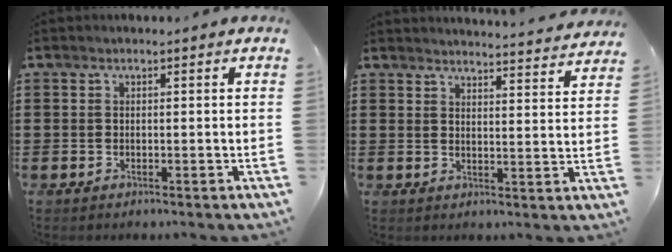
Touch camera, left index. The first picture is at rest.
{"total": 3.6, "force": [3.5, -0.7, 0.1], "torque": [-0.008, -0.029, 0.058]}